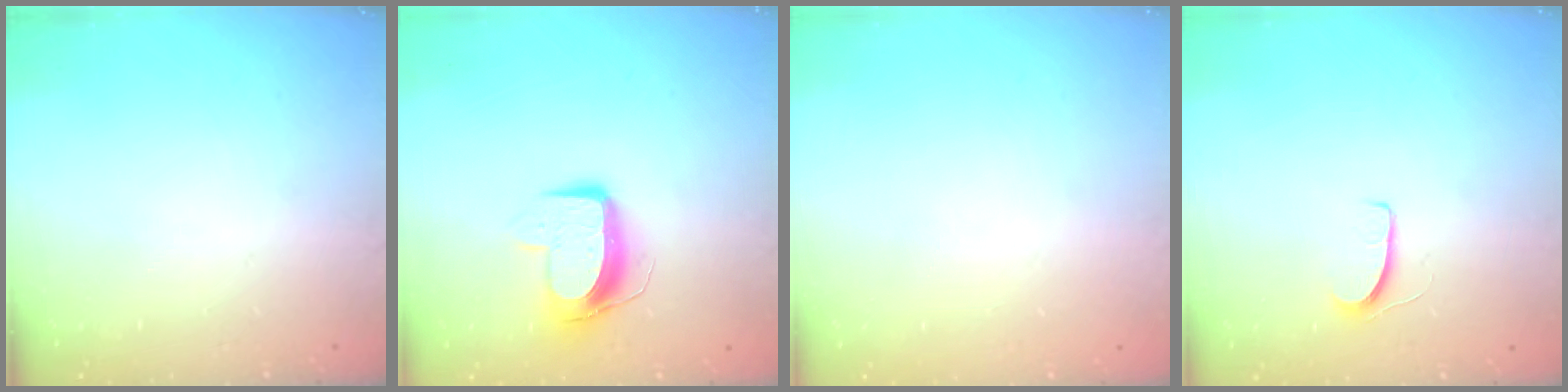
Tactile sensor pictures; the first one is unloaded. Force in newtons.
{"total": 10.2, "press": 10.2, "slide": 0.2}
{"total": 0.0}
{"total": 5.1, "press": 5.0, "slide": 0.5}